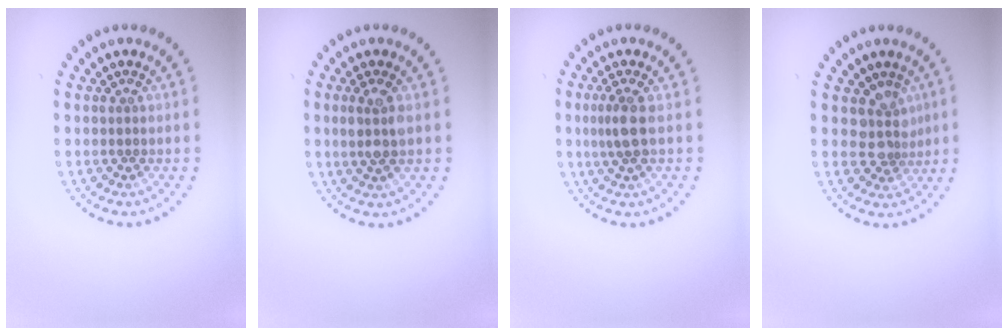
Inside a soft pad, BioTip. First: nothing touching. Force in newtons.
{"total": 2.2, "press": 2.0, "slide": 1.0}
{"total": 2.2, "press": 1.8, "slide": 1.2}
{"total": 2.5, "press": 1.9, "slide": 1.6}